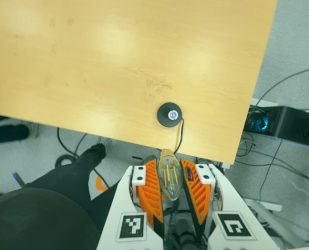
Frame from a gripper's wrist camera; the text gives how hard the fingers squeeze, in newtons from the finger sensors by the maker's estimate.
{"total": 8.5, "left": 7.8, "right": 9.1}